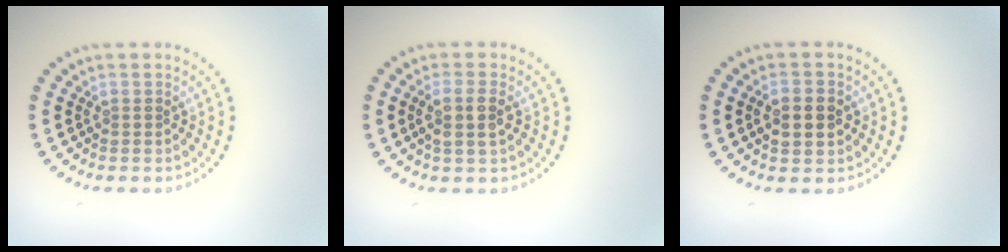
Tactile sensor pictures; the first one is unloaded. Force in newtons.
{"total": 2.5, "press": 2.2, "slide": 1.2}
{"total": 3.7, "press": 3.7, "slide": 0.2}